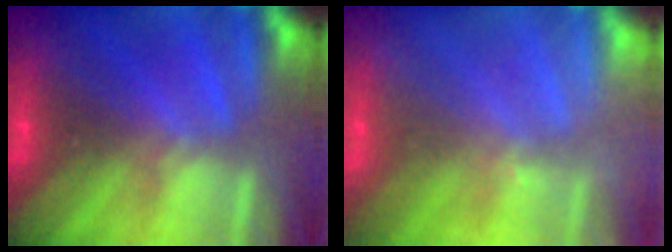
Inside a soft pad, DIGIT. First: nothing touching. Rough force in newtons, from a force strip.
{"total": 2.2}